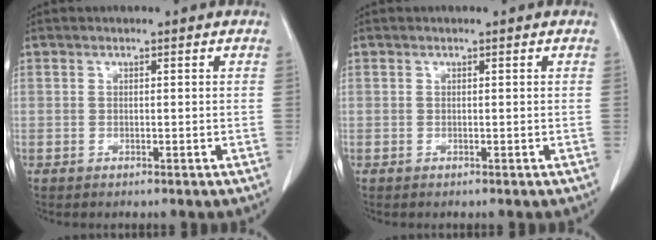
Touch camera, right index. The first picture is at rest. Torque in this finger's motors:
{"motor_torque": [0.00, 0.00, 0.00, -0.01]}